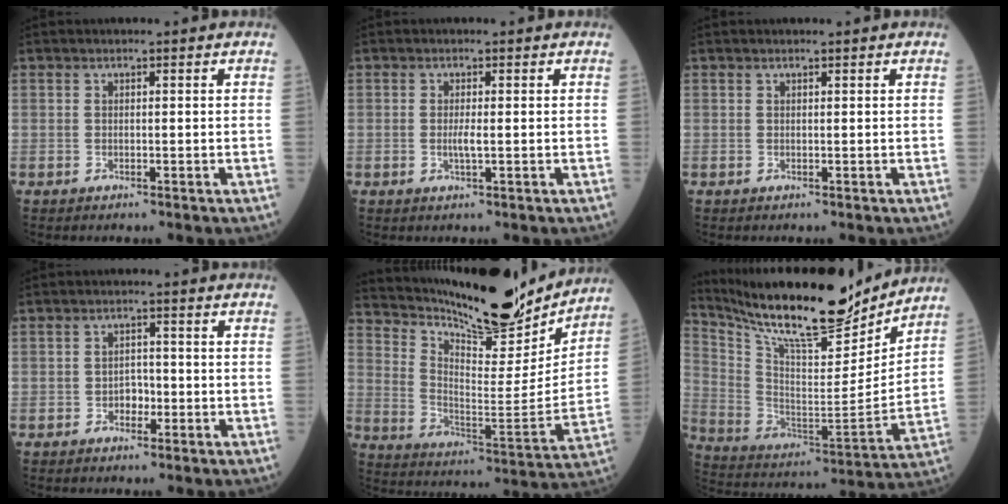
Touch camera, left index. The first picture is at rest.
{"total": 1.6, "force": [-0.1, 0.1, 1.5], "torque": [-0.035, -0.003, -0.002]}
{"total": 0.6, "force": [0.5, 0.0, 0.3], "torque": [-0.008, 0.004, 0.009]}
{"total": 2.2, "force": [-0.9, 1.5, 1.4], "torque": [-0.018, 0.007, -0.016]}
{"total": 23.3, "force": [20.8, 4.3, 9.5], "torque": [-0.171, -0.042, 0.308]}
{"total": 23.1, "force": [20.2, 3.9, 10.6], "torque": [-0.204, -0.019, 0.329]}